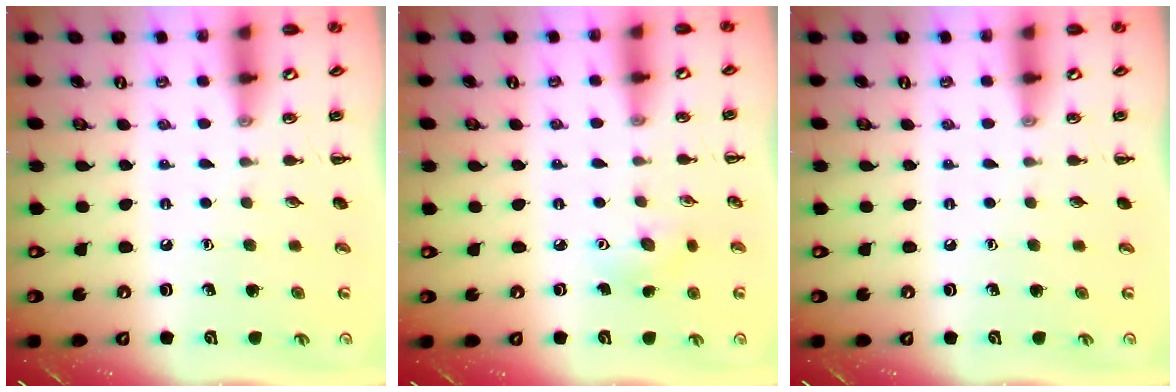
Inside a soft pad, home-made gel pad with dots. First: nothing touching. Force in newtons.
{"total": 4.7, "press": 4.5, "slide": 1.1}
{"total": 0.0}